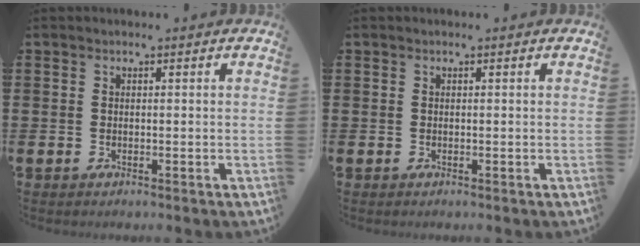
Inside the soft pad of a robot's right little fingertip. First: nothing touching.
{"total": 0.0}